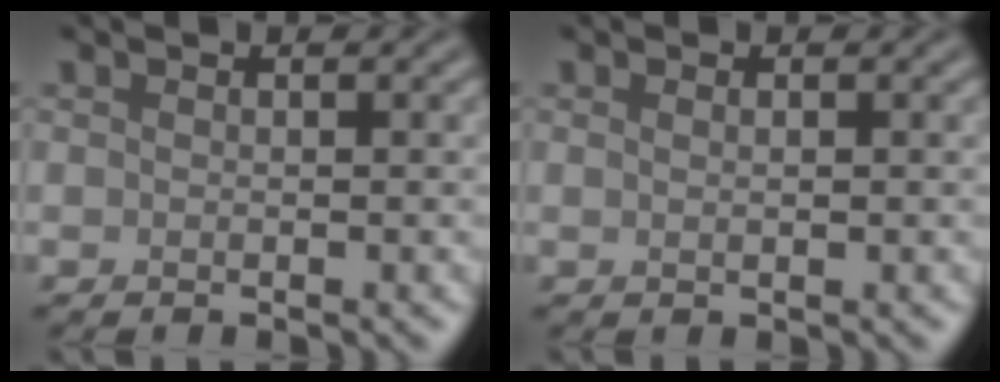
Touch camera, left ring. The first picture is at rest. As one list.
[{"total": 0.6, "force": [0.1, 0.2, 0.5], "torque": [-0.011, 0.002, 0.004]}]